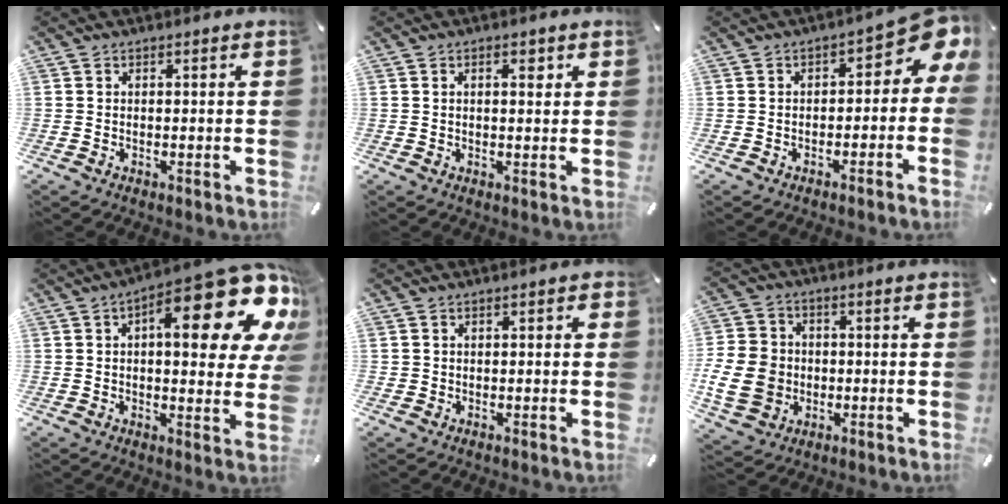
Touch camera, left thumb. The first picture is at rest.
{"total": 2.4, "force": [0.8, 1.2, 1.9], "torque": [-0.024, 0.000, 0.009]}
{"total": 7.6, "force": [2.0, 4.3, 5.9], "torque": [-0.065, -0.027, 0.032]}
{"total": 22.3, "force": [10.5, 8.3, 17.8], "torque": [-0.226, -0.080, 0.159]}
{"total": 1.4, "force": [-0.1, 1.3, 0.4], "torque": [-0.007, 0.006, -0.004]}
{"total": 12.3, "force": [-2.1, 10.7, 5.8], "torque": [-0.132, 0.021, -0.035]}